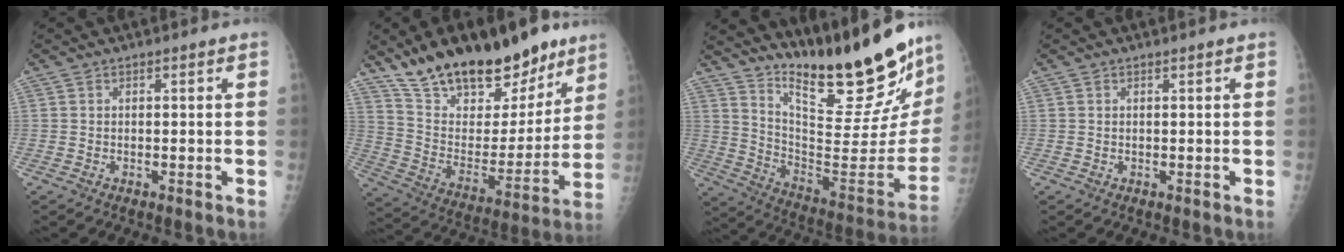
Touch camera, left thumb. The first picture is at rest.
{"total": 26.6, "force": [19.2, 11.6, 14.2], "torque": [-0.194, -0.077, 0.318]}
{"total": 27.2, "force": [21.8, 5.2, 15.4], "torque": [-0.204, -0.156, 0.331]}
{"total": 0.0}